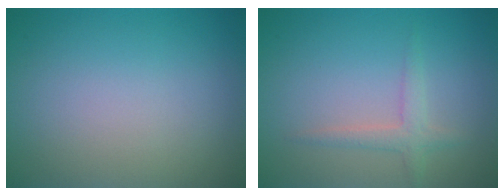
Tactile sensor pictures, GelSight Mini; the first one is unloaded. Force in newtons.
{"total": 1.9, "press": 1.9, "slide": 0.1}